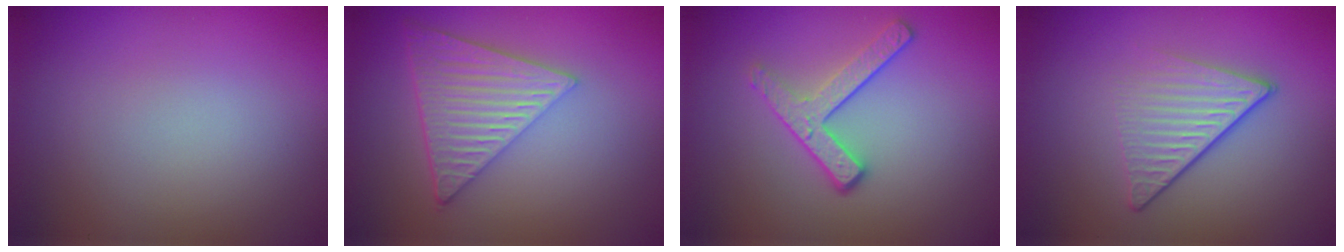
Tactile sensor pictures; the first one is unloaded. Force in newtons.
{"total": 6.6, "press": 4.7, "slide": 4.6}
{"total": 3.1, "press": 2.5, "slide": 1.9}
{"total": 4.3, "press": 2.7, "slide": 3.4}